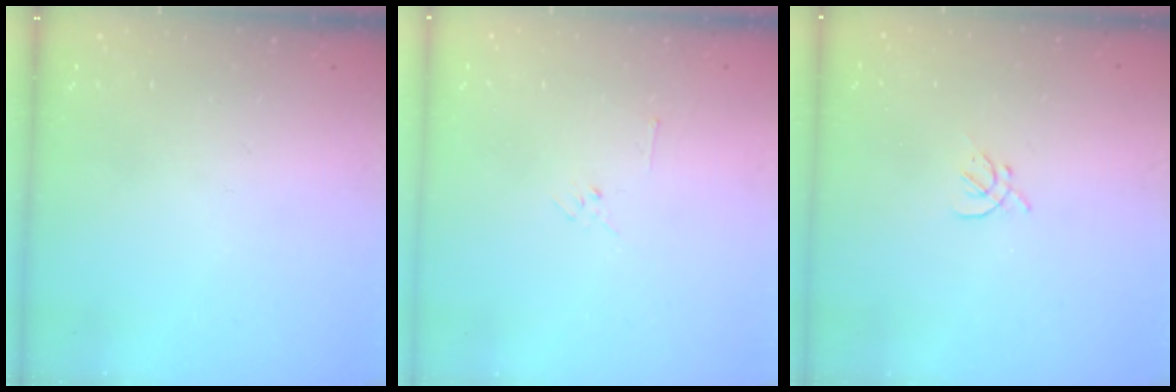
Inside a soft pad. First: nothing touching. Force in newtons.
{"total": 3.5, "press": 3.4, "slide": 0.8}
{"total": 1.6, "press": 1.5, "slide": 0.5}